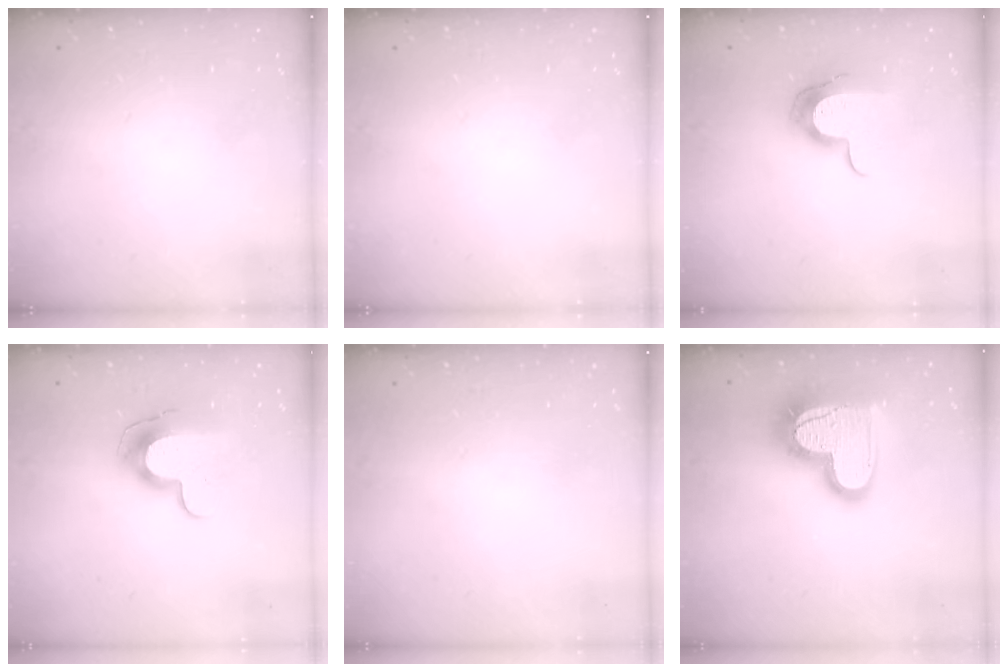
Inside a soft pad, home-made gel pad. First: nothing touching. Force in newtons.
{"total": 0.0}
{"total": 11.3, "press": 11.2, "slide": 0.7}
{"total": 10.0, "press": 9.9, "slide": 1.1}
{"total": 0.8, "press": 0.8, "slide": 0.1}
{"total": 21.1, "press": 21.0, "slide": 1.9}